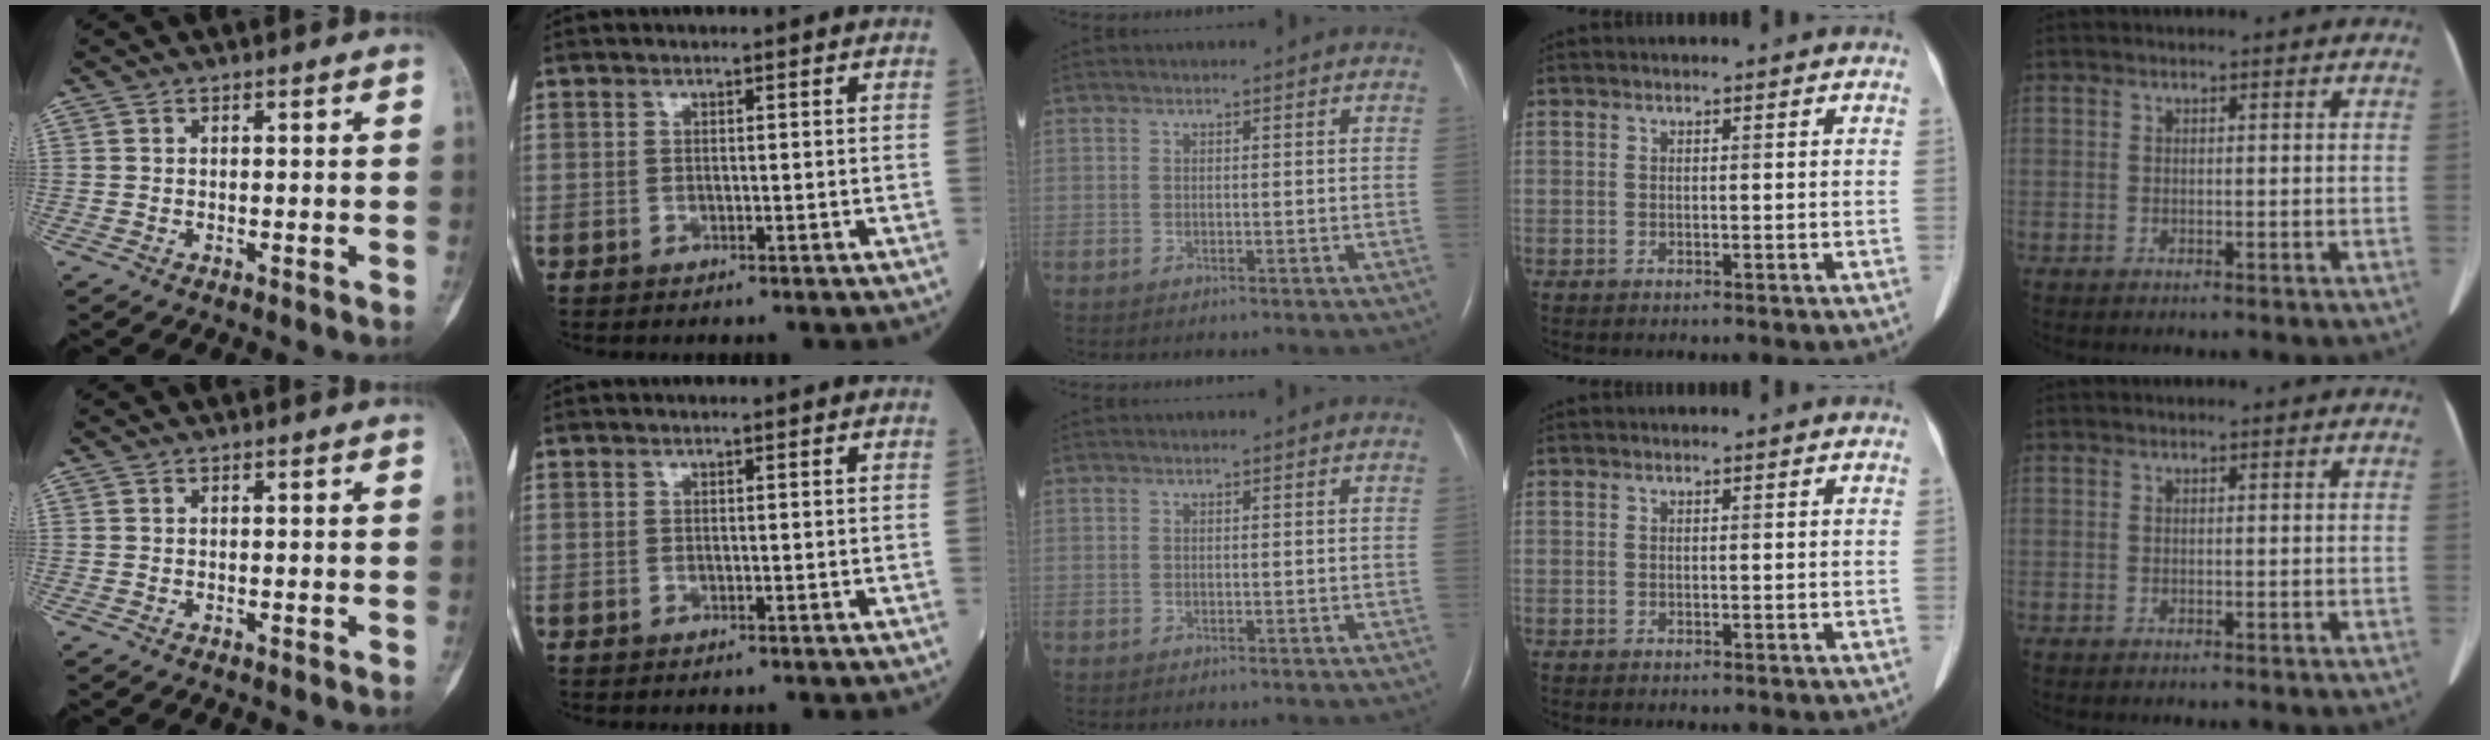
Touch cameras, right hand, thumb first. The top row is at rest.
{}